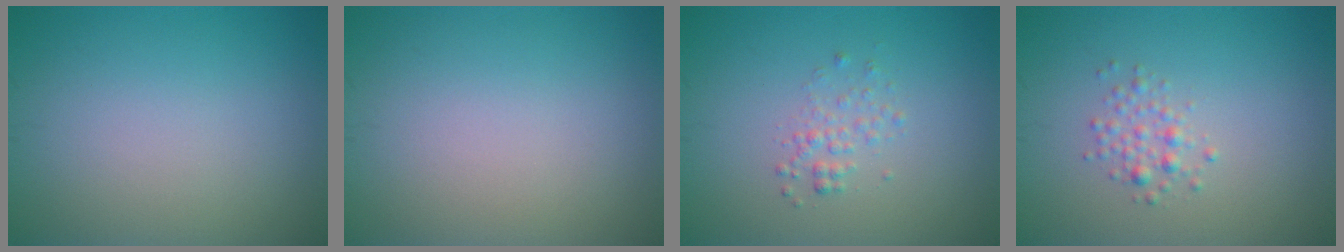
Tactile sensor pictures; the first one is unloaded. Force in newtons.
{"total": 0.0}
{"total": 1.4, "press": 1.4, "slide": 0.1}
{"total": 1.5, "press": 1.5, "slide": 0.0}